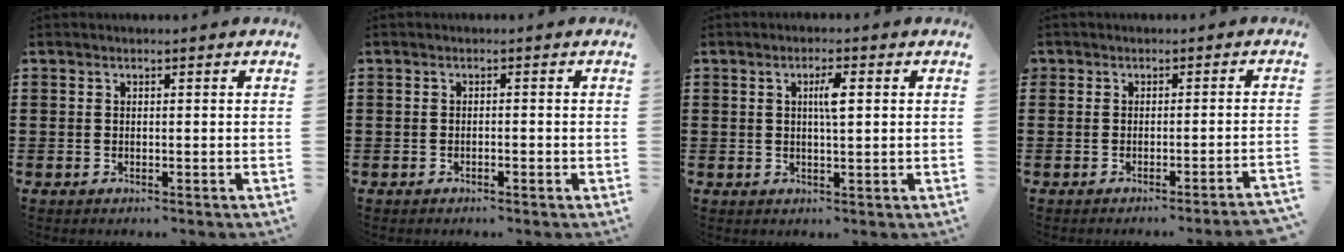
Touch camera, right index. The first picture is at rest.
{"total": 0.5, "force": [-0.4, 0.1, 0.3], "torque": [-0.007, 0.000, -0.008]}
{"total": 3.2, "force": [0.7, 0.6, 3.0], "torque": [-0.061, 0.005, 0.009]}
{"total": 1.5, "force": [-1.5, -0.3, 0.4], "torque": [-0.008, 0.000, -0.029]}